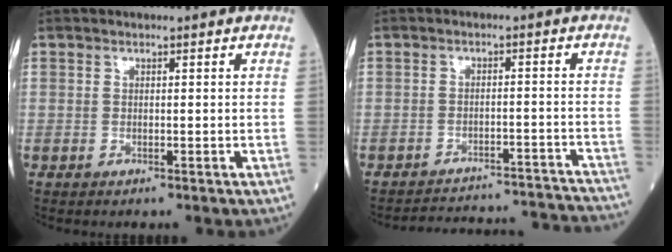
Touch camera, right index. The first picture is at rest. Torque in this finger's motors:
{"motor_torque": [-0.21, -0.30, 0.00, 0.01]}